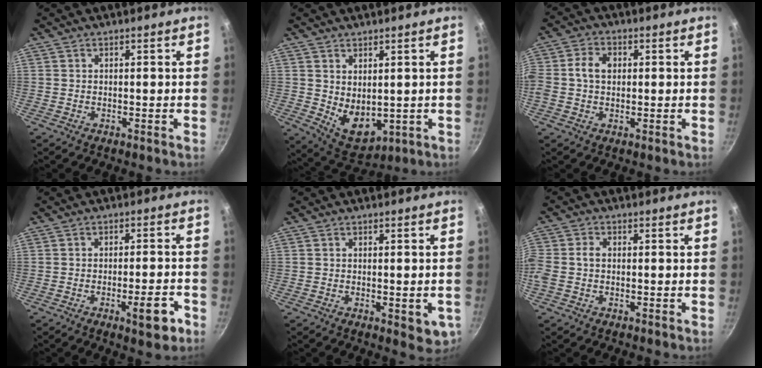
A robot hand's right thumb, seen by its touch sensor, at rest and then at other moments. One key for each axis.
{"total": 8.0, "fx": 1.1, "fy": 5.2, "fz": 6.0, "tx": -0.071, "ty": -0.025, "tz": 0.041}
{"total": 5.8, "fx": 0.4, "fy": 4.2, "fz": 3.9, "tx": -0.070, "ty": 0.014, "tz": -0.004}
{"total": 7.0, "fx": -3.3, "fy": 2.1, "fz": 5.8, "tx": -0.065, "ty": 0.021, "tz": -0.040}
{"total": 5.8, "fx": -0.4, "fy": 3.0, "fz": 4.9, "tx": -0.054, "ty": -0.013, "tz": -0.002}
{"total": 4.8, "fx": -0.4, "fy": 3.5, "fz": 3.2, "tx": -0.074, "ty": 0.009, "tz": -0.020}